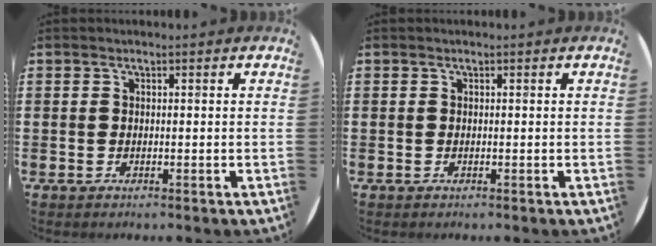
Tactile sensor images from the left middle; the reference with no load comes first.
{"total": 0.0}